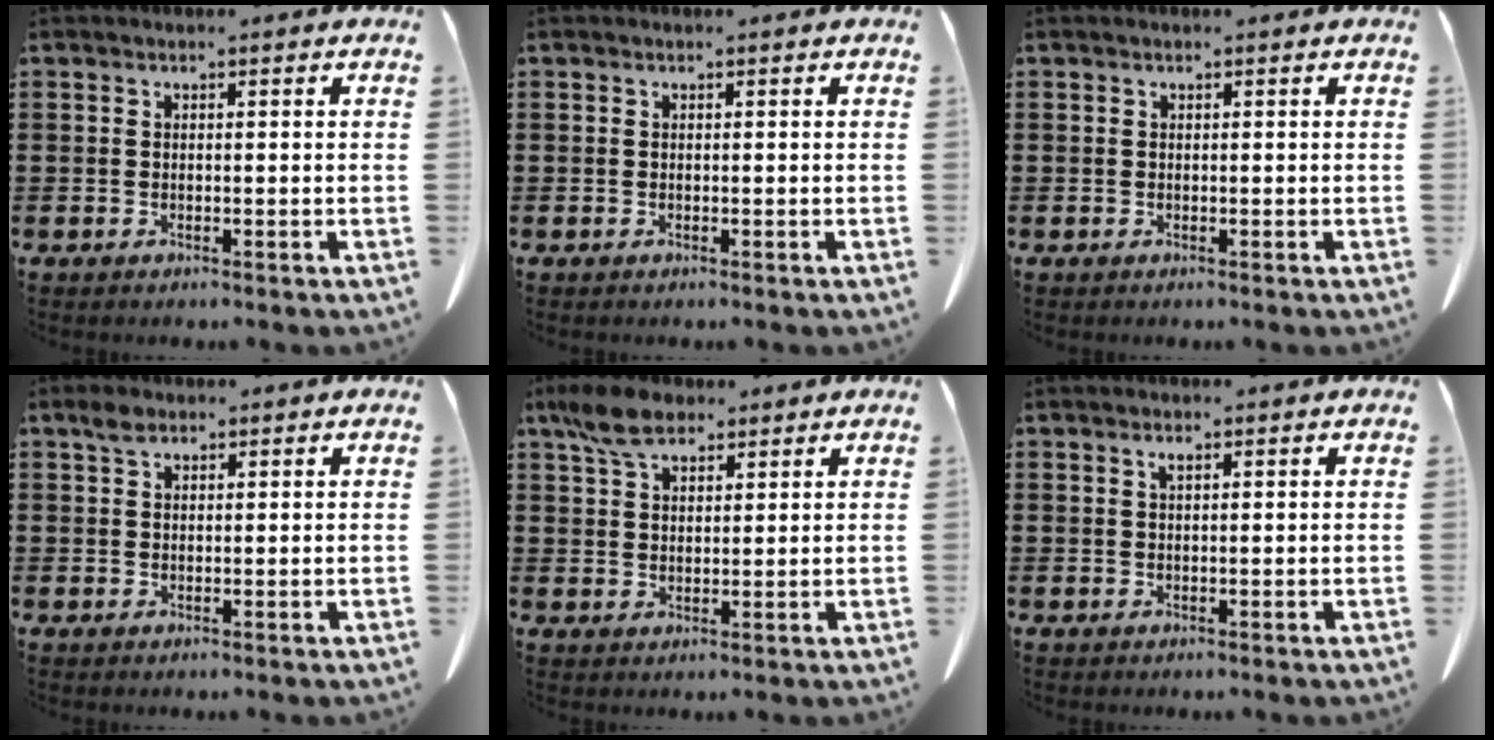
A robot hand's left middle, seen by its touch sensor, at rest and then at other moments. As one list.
[{"total": 0.0}, {"total": 0.0}, {"total": 2.1, "force": [1.4, 1.1, 1.1], "torque": [-0.027, 0.003, 0.026]}, {"total": 6.2, "force": [4.3, 2.9, 3.4], "torque": [-0.079, 0.004, 0.083]}, {"total": 0.9, "force": [0.5, 0.1, 0.8], "torque": [-0.016, 0.001, 0.009]}]